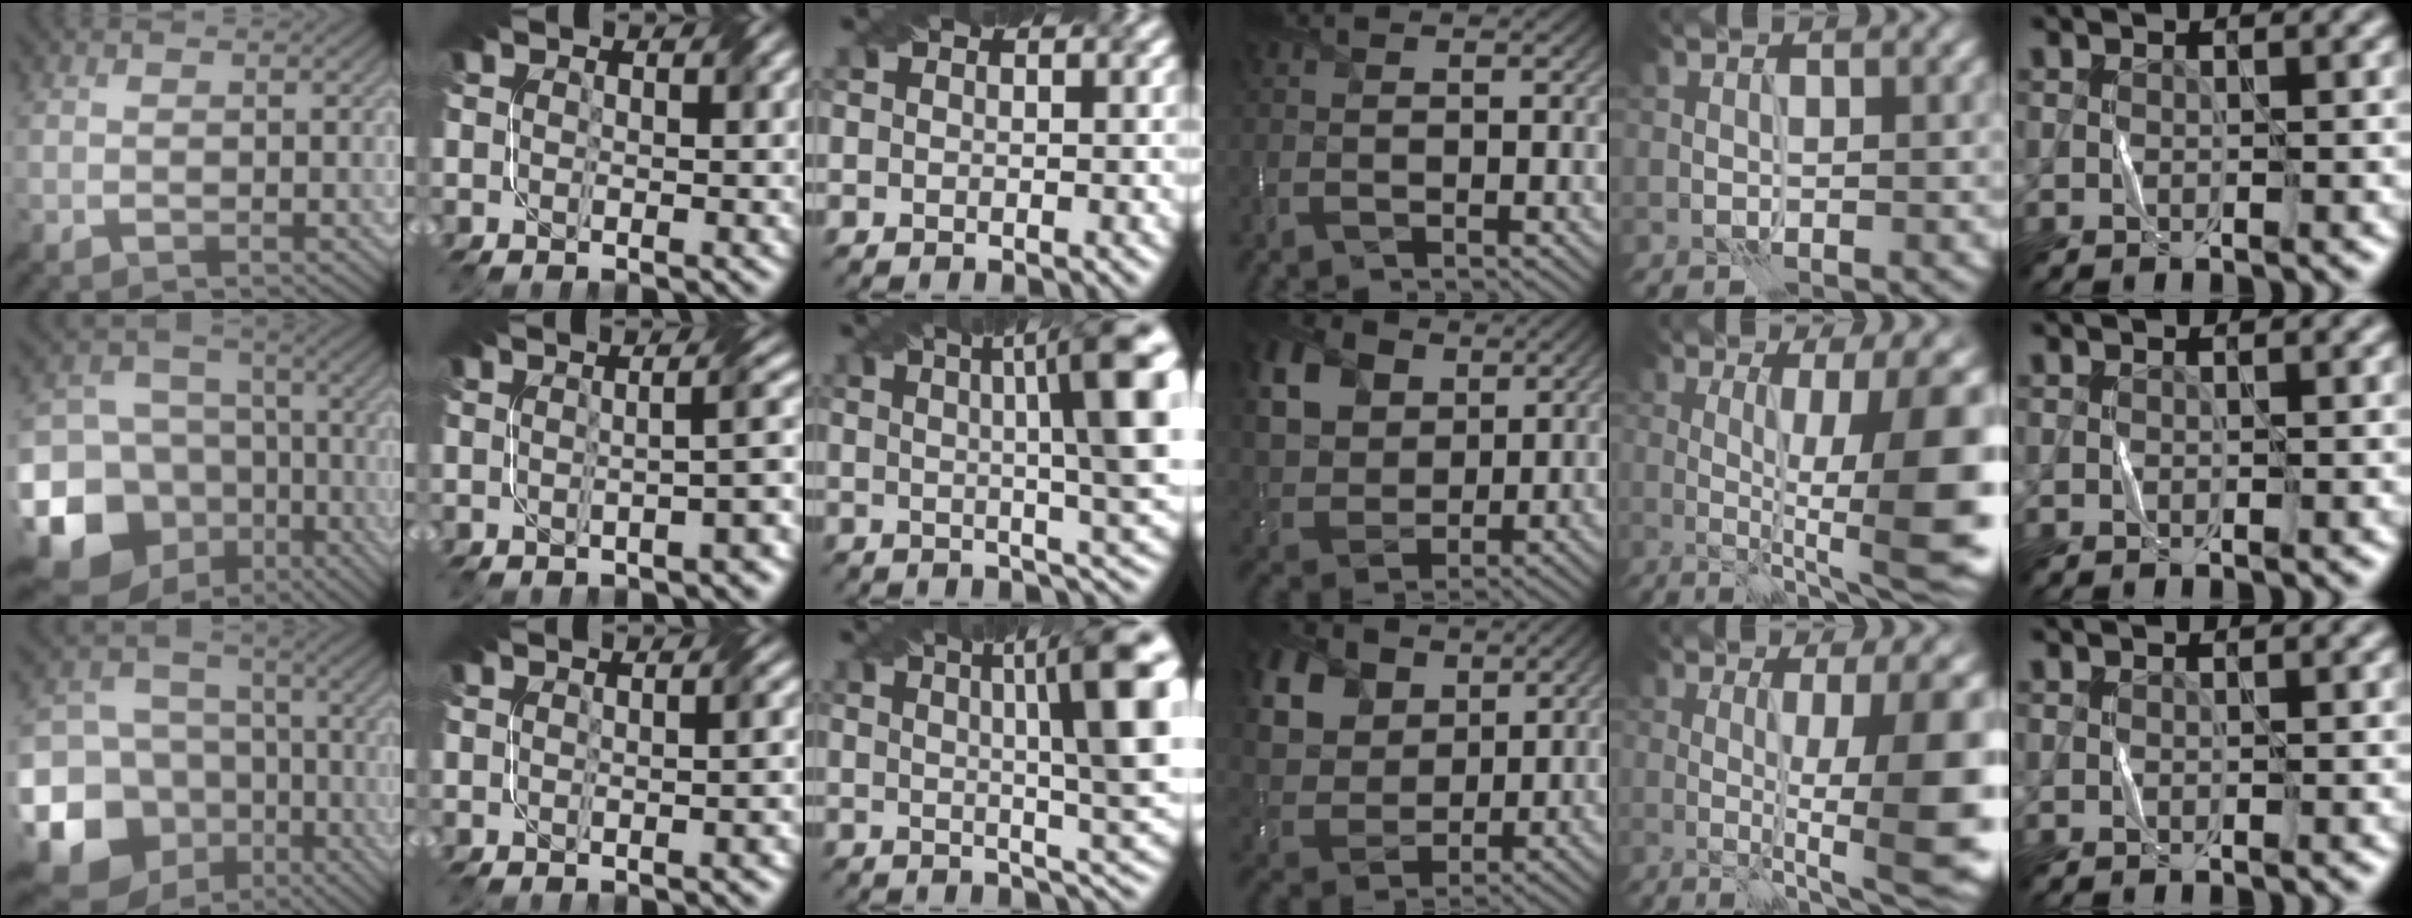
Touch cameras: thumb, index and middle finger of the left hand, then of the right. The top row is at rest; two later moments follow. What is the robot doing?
{"motion": "fold", "object": "bubble wrap"}